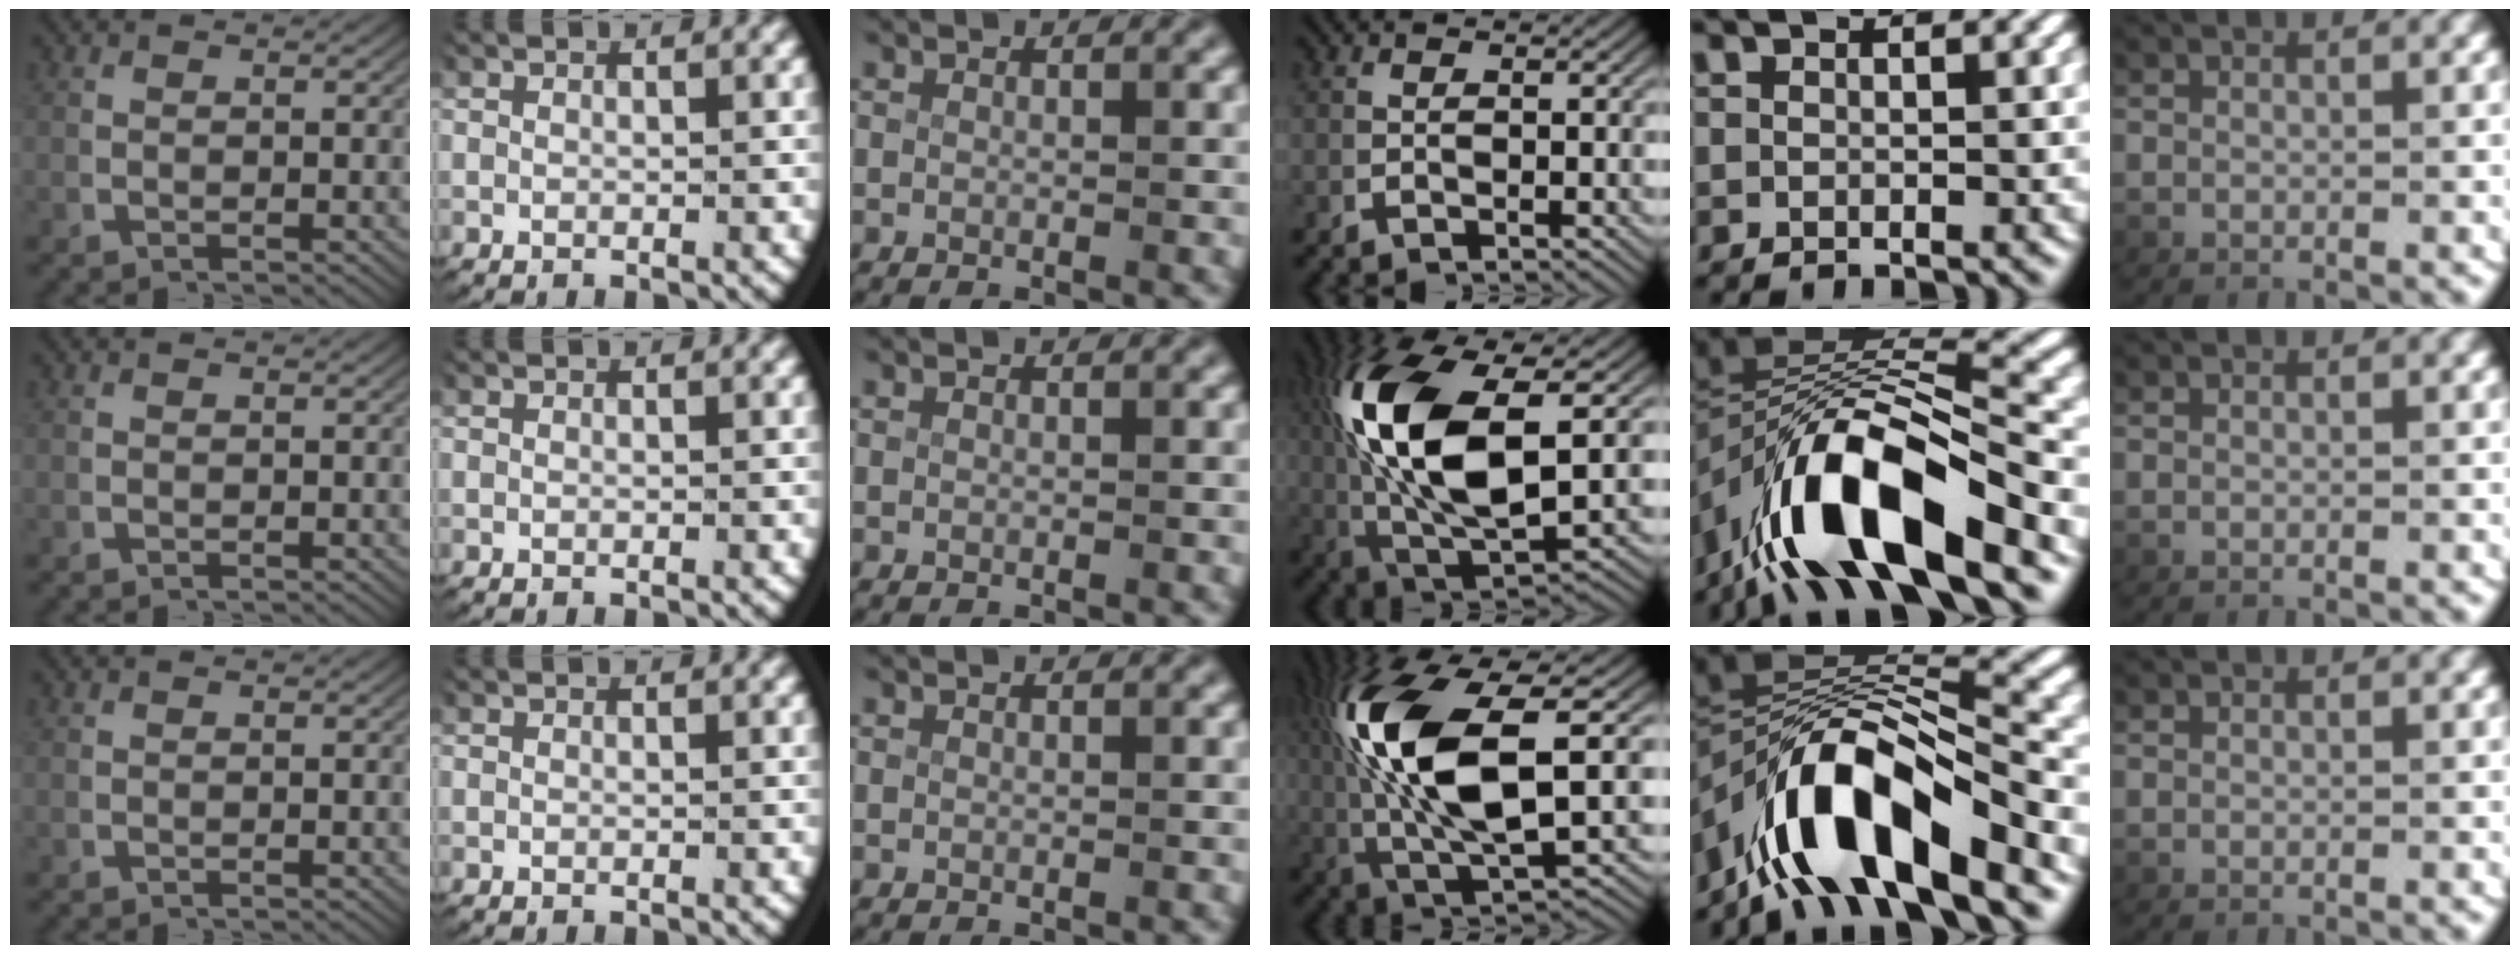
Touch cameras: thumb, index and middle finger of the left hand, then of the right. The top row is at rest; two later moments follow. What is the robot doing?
{"motion": "lift_and_place", "object": "scissors"}